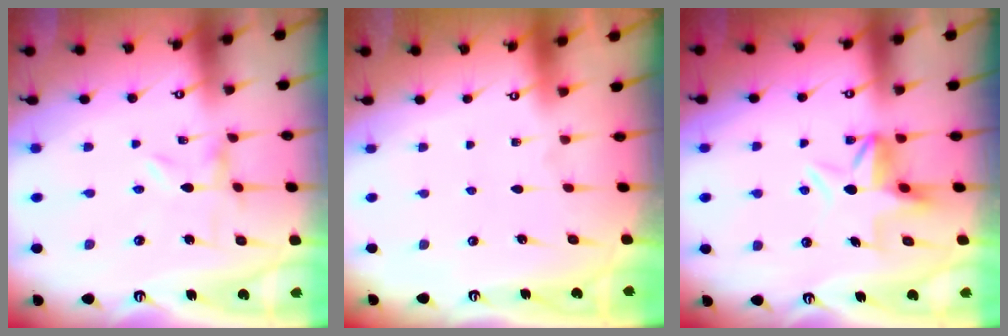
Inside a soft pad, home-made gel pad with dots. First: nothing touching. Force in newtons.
{"total": 1.8, "press": 1.7, "slide": 0.1}
{"total": 6.2, "press": 6.2, "slide": 0.2}